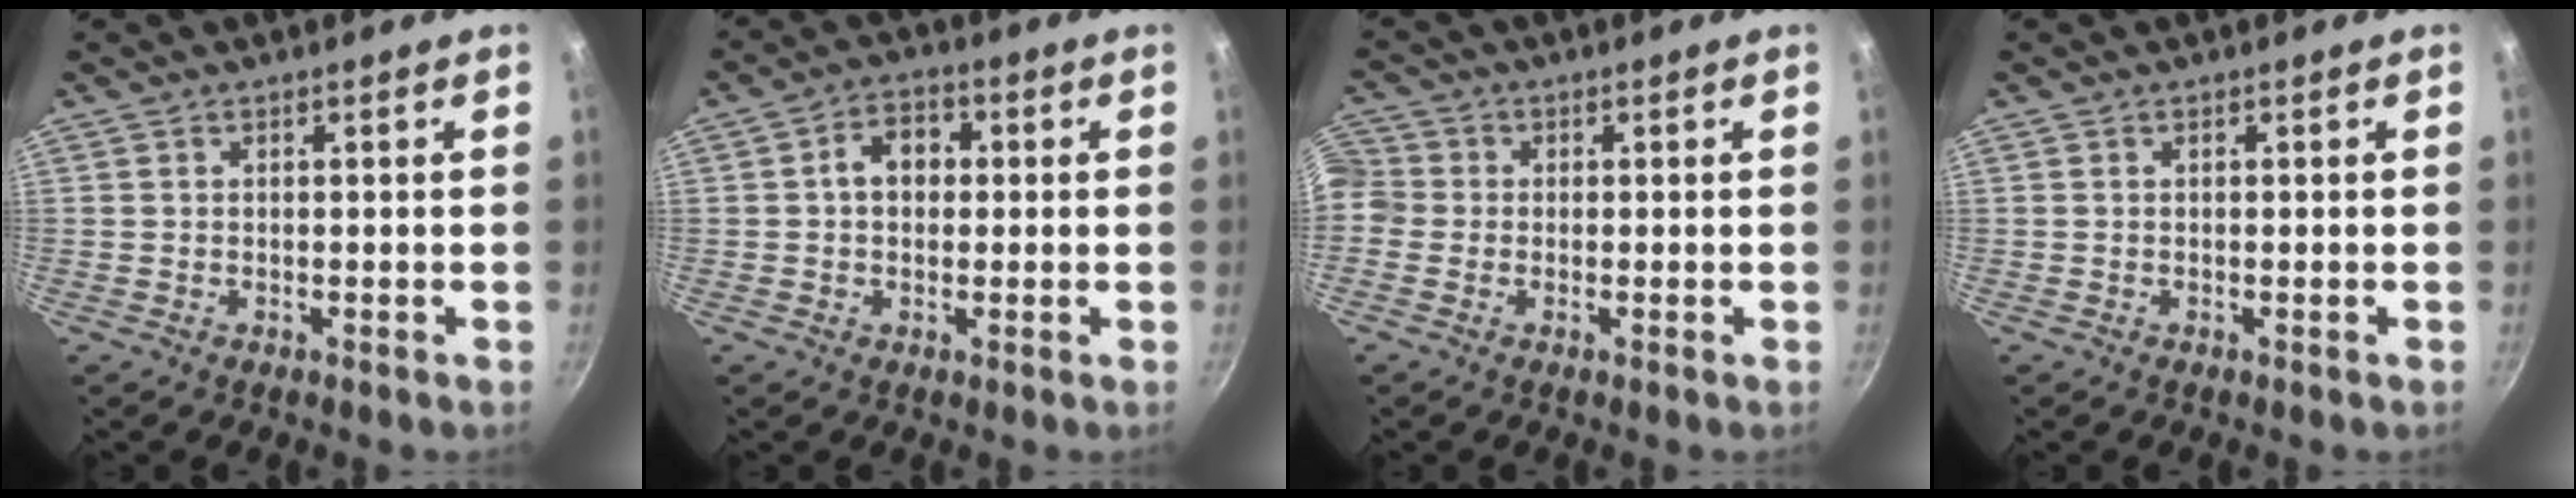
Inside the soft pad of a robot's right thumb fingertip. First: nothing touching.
{"total": 6.1, "force": [0.6, 4.7, 3.9], "torque": [-0.033, 0.014, 0.001]}
{"total": 6.3, "force": [-0.7, 5.9, 2.4], "torque": [-0.049, 0.017, -0.032]}
{"total": 0.0}